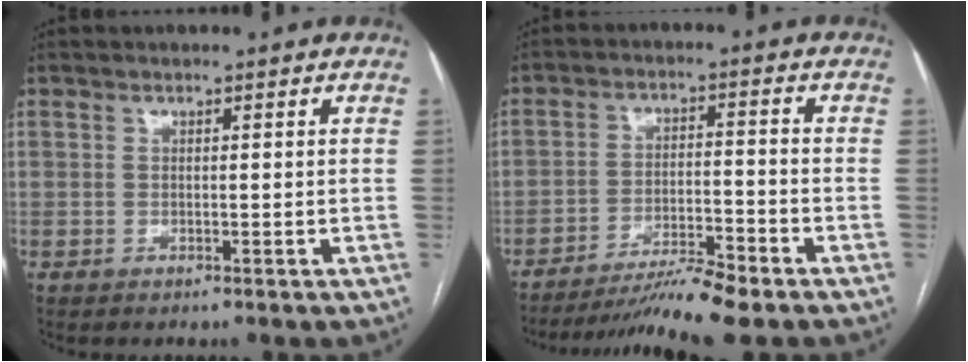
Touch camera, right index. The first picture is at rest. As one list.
[{"total": 8.8, "force": [-7.5, -0.6, 4.6], "torque": [-0.071, -0.014, -0.130]}]